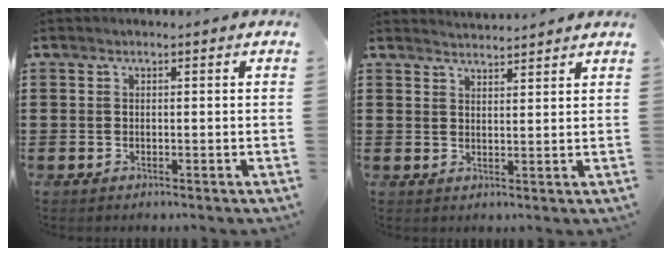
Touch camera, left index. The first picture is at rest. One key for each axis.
{"total": 2.5, "fx": 2.5, "fy": -0.3, "fz": -0.1, "tx": -0.004, "ty": -0.008, "tz": 0.048}